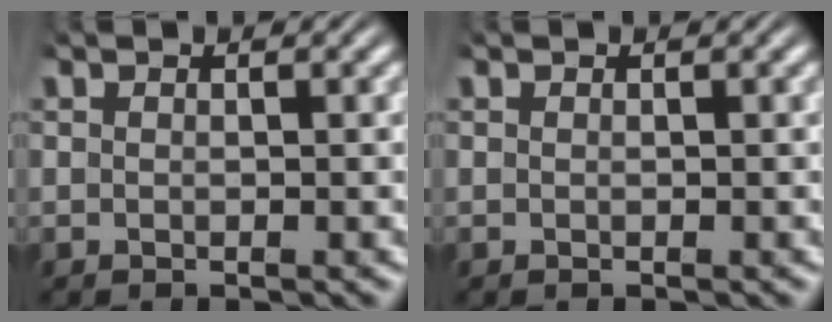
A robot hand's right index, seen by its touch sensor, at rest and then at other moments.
{"total": 0.0}